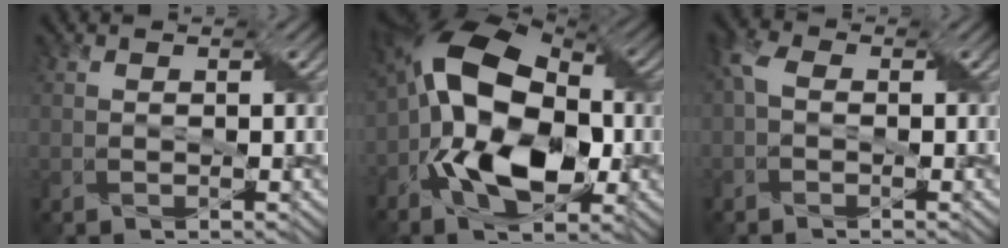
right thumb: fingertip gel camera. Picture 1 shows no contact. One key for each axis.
{"total": 15.5, "fx": -2.9, "fy": 8.8, "fz": 12.5, "tx": -0.249, "ty": 0.009, "tz": -0.072}
{"total": 2.1, "fx": -0.2, "fy": 1.2, "fz": 1.7, "tx": -0.058, "ty": 0.012, "tz": -0.018}